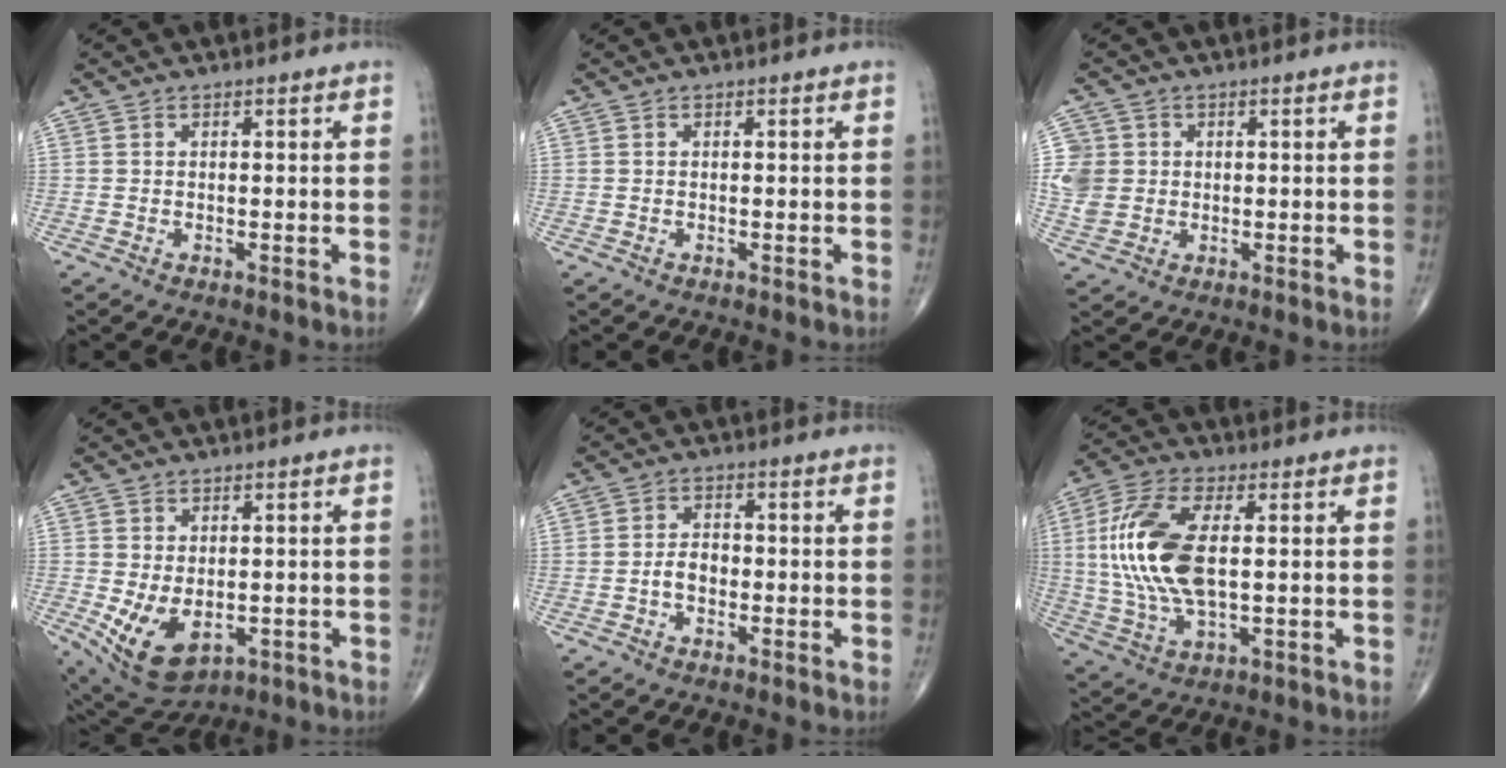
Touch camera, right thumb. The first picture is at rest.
{"total": 0.0}
{"total": 8.3, "force": [0.7, 7.6, 3.1], "torque": [-0.066, 0.010, 0.022]}
{"total": 9.8, "force": [-2.1, 6.1, 7.4], "torque": [-0.123, -0.011, -0.015]}
{"total": 3.3, "force": [-1.0, 2.2, 2.2], "torque": [-0.030, 0.014, -0.024]}
{"total": 16.1, "force": [1.5, 7.5, 14.2], "torque": [-0.309, 0.000, 0.030]}